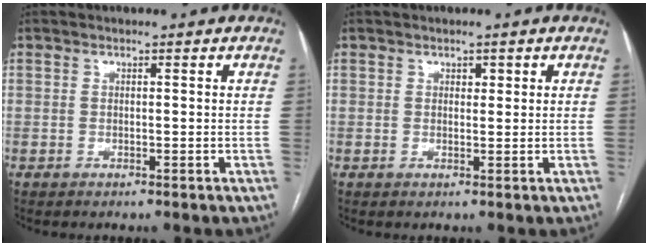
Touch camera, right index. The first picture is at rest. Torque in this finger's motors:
{"motor_torque": [0.01, 0.04, 0.00, 0.00]}